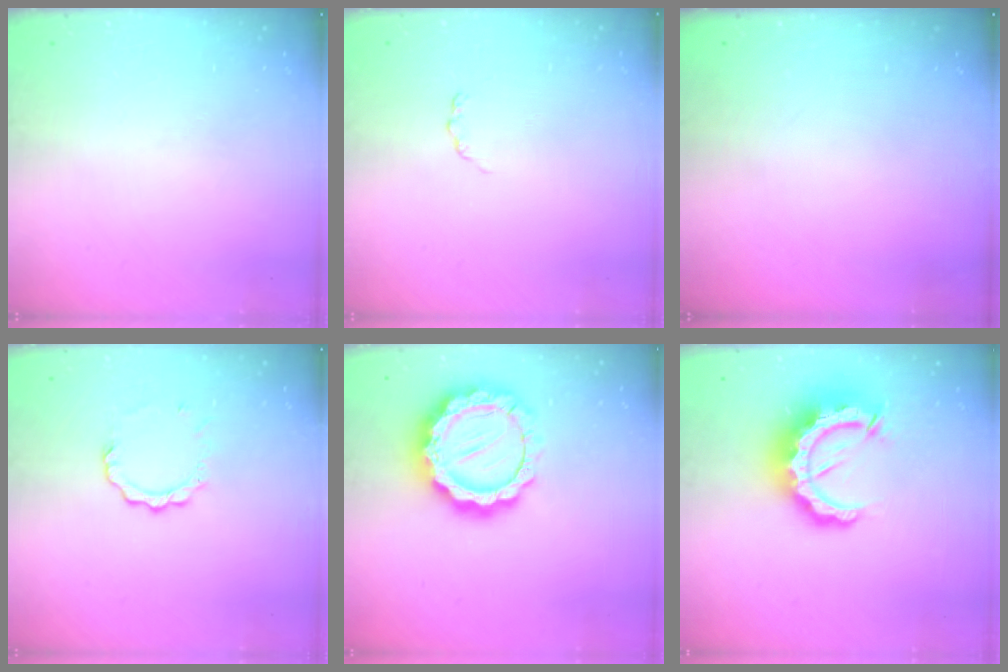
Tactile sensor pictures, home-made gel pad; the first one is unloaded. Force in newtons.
{"total": 2.8, "press": 2.7, "slide": 0.4}
{"total": 0.0}
{"total": 5.5, "press": 5.5, "slide": 0.5}
{"total": 18.6, "press": 18.5, "slide": 1.4}
{"total": 14.2, "press": 14.1, "slide": 1.5}